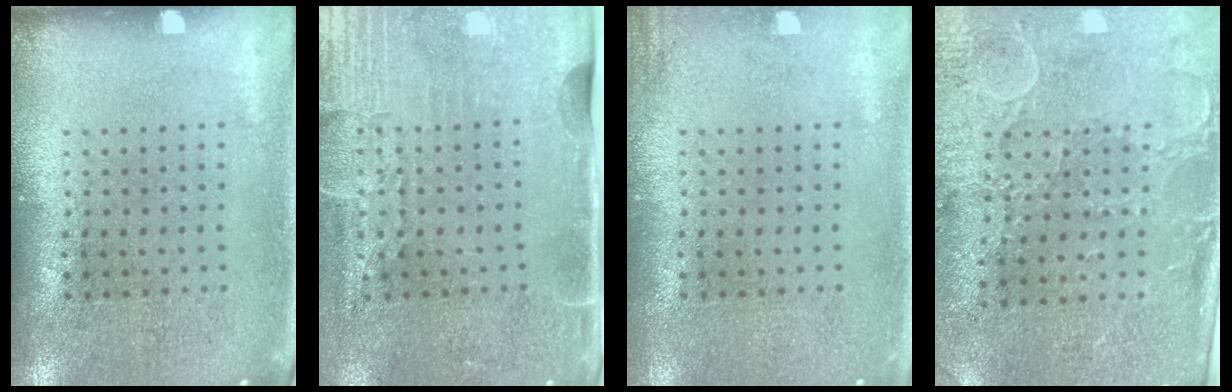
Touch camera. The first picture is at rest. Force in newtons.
{"total": 4.3, "press": 3.6, "slide": 2.3}
{"total": 1.2, "press": 1.2, "slide": 0.3}
{"total": 3.0, "press": 2.6, "slide": 1.5}